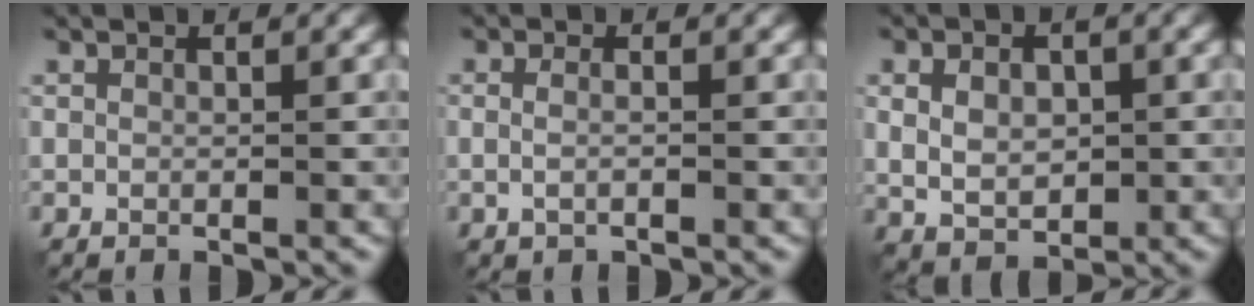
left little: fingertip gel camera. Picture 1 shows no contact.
{"total": 1.4, "force": [0.0, 0.6, 1.2], "torque": [-0.017, -0.007, -0.010]}
{"total": 4.1, "force": [0.1, 2.8, 2.9], "torque": [-0.053, -0.003, 0.007]}